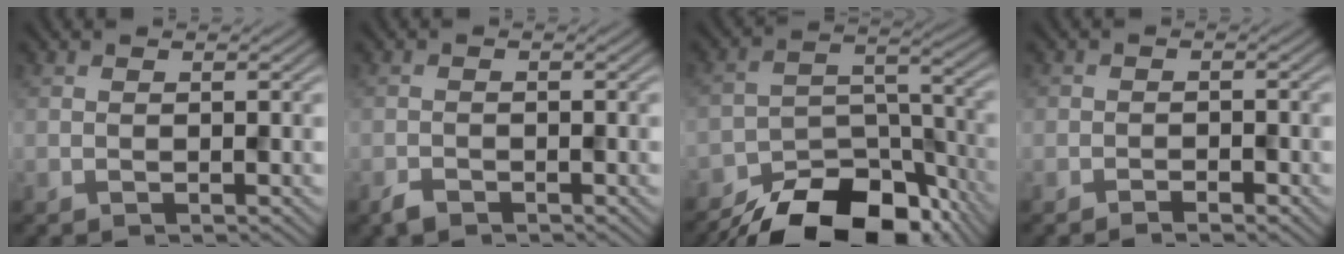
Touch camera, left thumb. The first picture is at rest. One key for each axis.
{"total": 1.4, "fx": -1.2, "fy": 0.5, "fz": 0.5, "tx": -0.012, "ty": -0.001, "tz": -0.026}
{"total": 16.0, "fx": -12.8, "fy": 6.8, "fz": 6.7, "tx": -0.121, "ty": -0.023, "tz": -0.188}
{"total": 1.6, "fx": -1.3, "fy": 0.7, "fz": 0.7, "tx": -0.011, "ty": 0.000, "tz": -0.025}